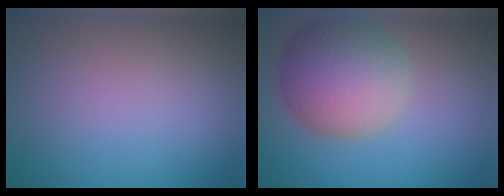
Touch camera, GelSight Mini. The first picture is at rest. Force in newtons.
{"total": 8.0, "press": 8.0, "slide": 0.2}